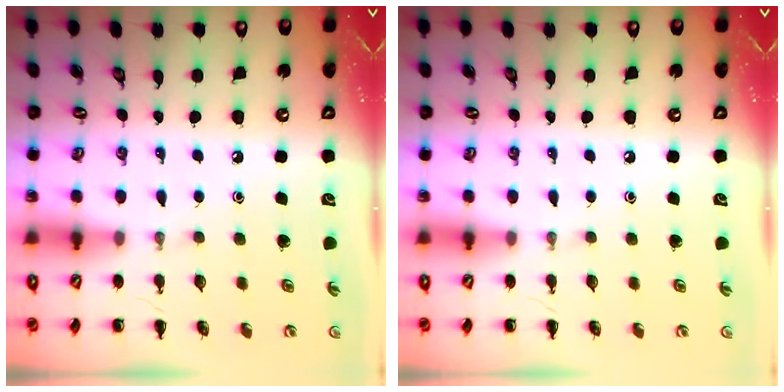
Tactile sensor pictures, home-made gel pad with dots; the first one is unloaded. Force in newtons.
{"total": 0.0}